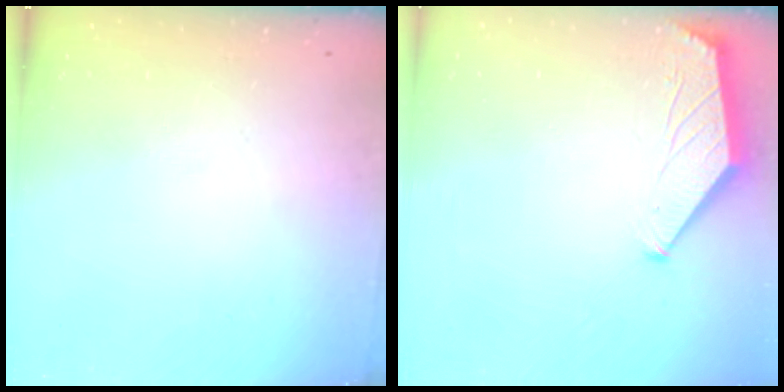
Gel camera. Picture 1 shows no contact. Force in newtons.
{"total": 1.7, "press": 1.6, "slide": 0.4}